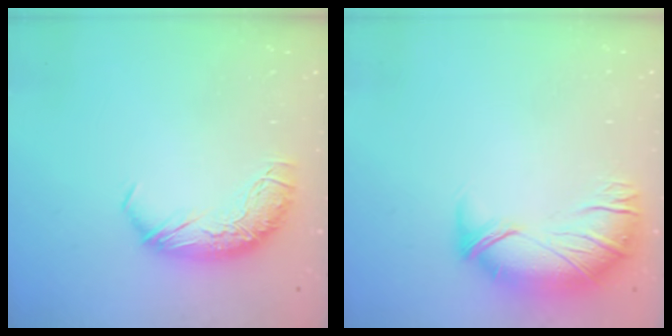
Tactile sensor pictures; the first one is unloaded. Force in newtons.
{"total": 2.6, "press": 1.1, "slide": 2.3}